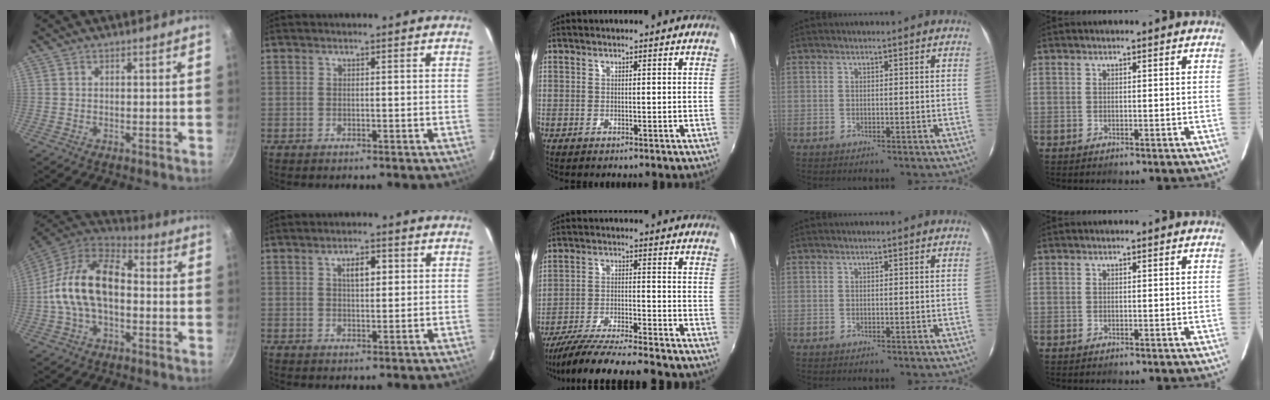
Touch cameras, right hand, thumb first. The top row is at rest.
{"thumb": {"total": 17.5, "force": [-1.3, 10.6, 13.9], "torque": [-0.230, 0.040, -0.042]}, "index": {"total": 4.0, "force": [1.3, 1.8, 3.3], "torque": [-0.053, 0.011, 0.022]}, "middle": {"total": 17.0, "force": [-15.2, 0.2, 7.6], "torque": [-0.152, -0.033, -0.243]}}